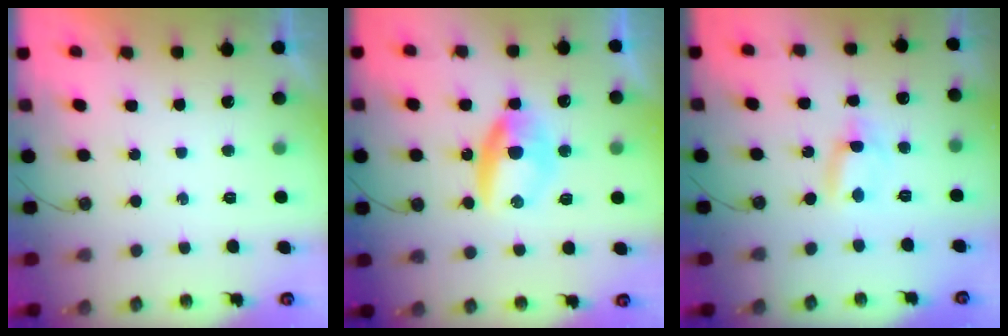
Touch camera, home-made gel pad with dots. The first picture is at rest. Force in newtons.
{"total": 8.7, "press": 8.5, "slide": 1.6}
{"total": 1.1, "press": 1.1, "slide": 0.1}